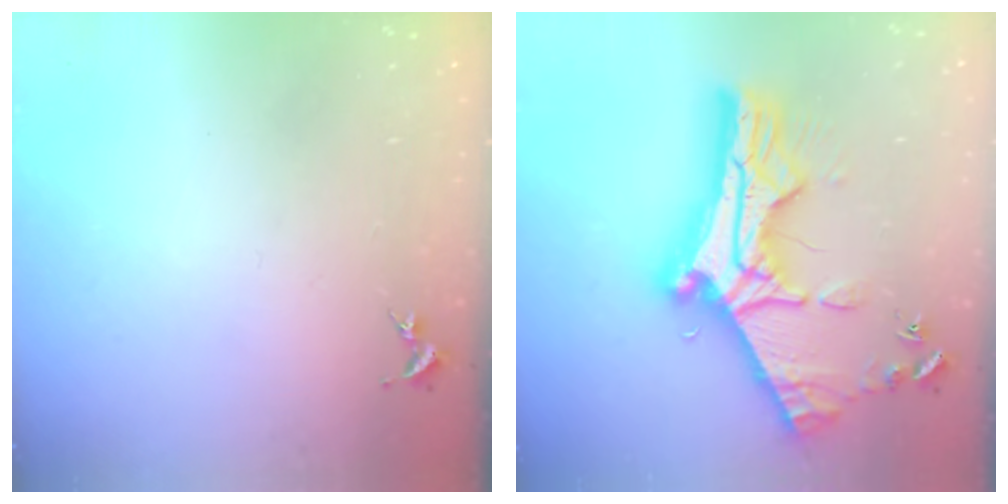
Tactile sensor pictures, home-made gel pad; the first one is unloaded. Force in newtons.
{"total": 15.6, "press": 15.6, "slide": 1.5}